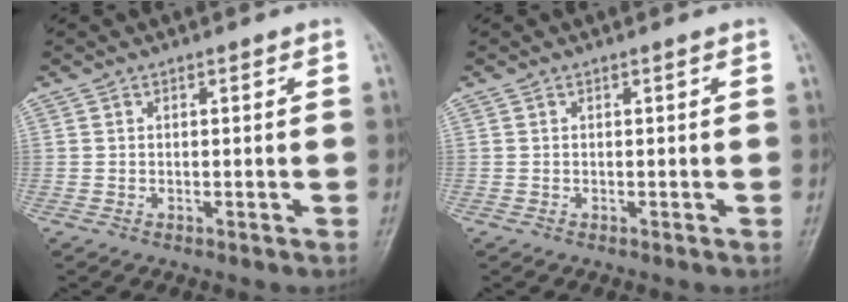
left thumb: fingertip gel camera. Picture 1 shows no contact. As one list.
[{"total": 0.0}]